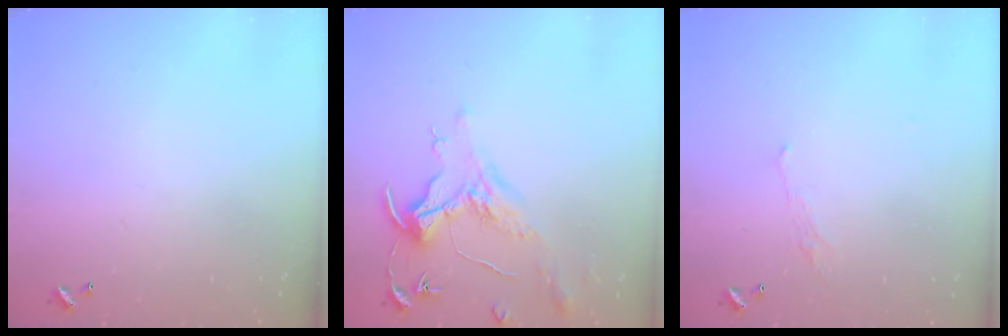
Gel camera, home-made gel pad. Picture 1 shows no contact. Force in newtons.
{"total": 1.5, "press": 1.3, "slide": 0.7}
{"total": 0.9, "press": 0.4, "slide": 0.8}